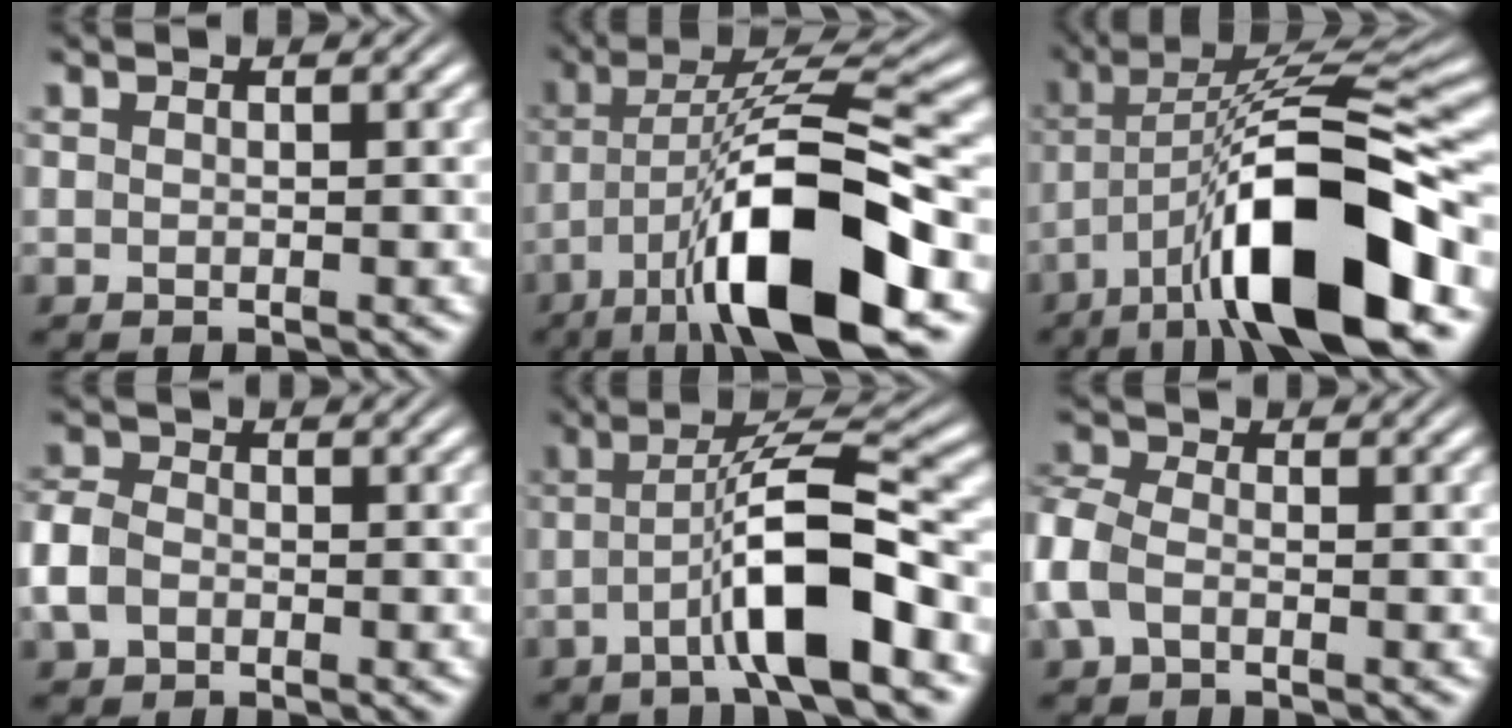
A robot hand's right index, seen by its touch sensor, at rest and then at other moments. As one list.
[{"total": 12.0, "force": [-3.0, 3.5, 11.1], "torque": [-0.184, -0.014, -0.036]}, {"total": 13.1, "force": [-2.7, 4.6, 12.0], "torque": [-0.187, -0.005, -0.034]}, {"total": 3.1, "force": [-0.8, 2.6, 1.5], "torque": [-0.052, -0.009, -0.011]}, {"total": 6.8, "force": [-0.9, 1.2, 6.7], "torque": [-0.109, 0.003, -0.016]}, {"total": 4.3, "force": [-0.8, 3.6, 2.2], "torque": [-0.070, -0.009, -0.017]}]